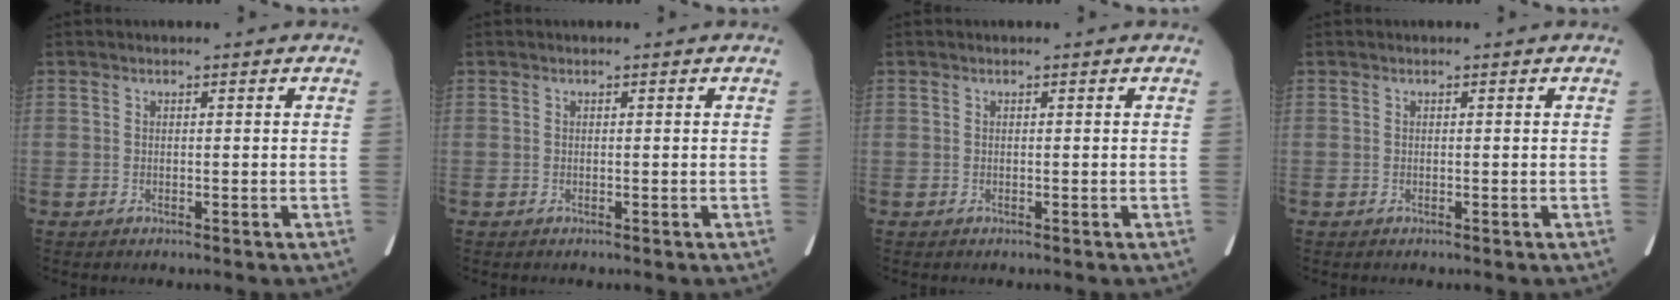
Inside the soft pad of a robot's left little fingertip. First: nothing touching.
{"total": 0.0}
{"total": 0.0}
{"total": 0.0}